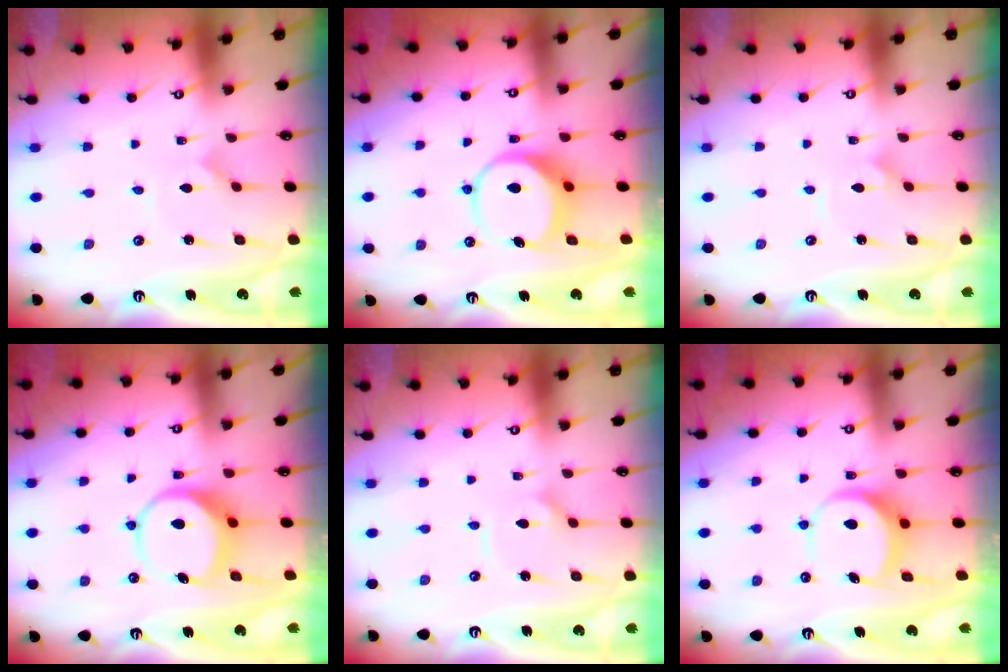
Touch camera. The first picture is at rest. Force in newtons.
{"total": 9.1, "press": 9.1, "slide": 0.6}
{"total": 1.4, "press": 1.4, "slide": 0.1}
{"total": 9.1, "press": 9.1, "slide": 0.6}
{"total": 2.7, "press": 2.6, "slide": 0.7}
{"total": 7.8, "press": 7.8, "slide": 0.6}